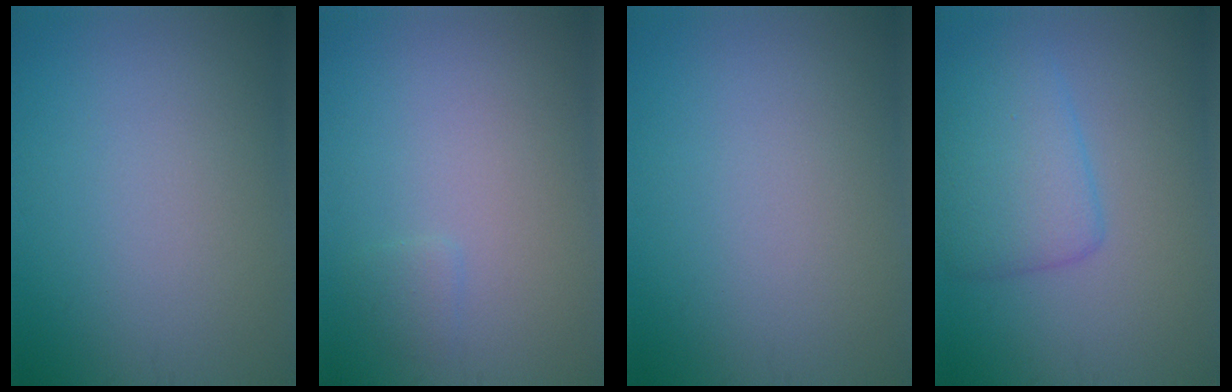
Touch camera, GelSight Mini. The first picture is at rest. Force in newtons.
{"total": 0.8, "press": 0.8, "slide": 0.1}
{"total": 0.0}
{"total": 4.2, "press": 4.2, "slide": 0.2}